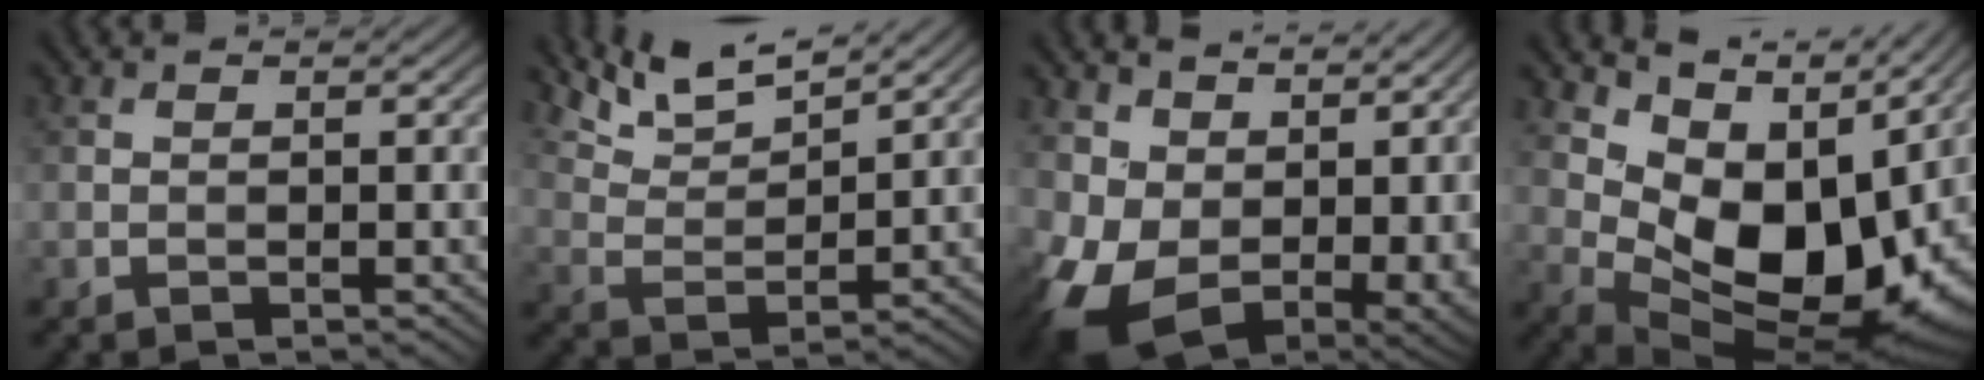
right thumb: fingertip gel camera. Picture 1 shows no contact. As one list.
[{"total": 7.6, "force": [6.3, 1.7, 3.9], "torque": [-0.099, 0.008, 0.127]}, {"total": 13.5, "force": [2.4, 9.7, 9.2], "torque": [-0.201, -0.035, 0.072]}, {"total": 13.5, "force": [4.1, 8.2, 9.9], "torque": [-0.177, -0.020, 0.093]}]